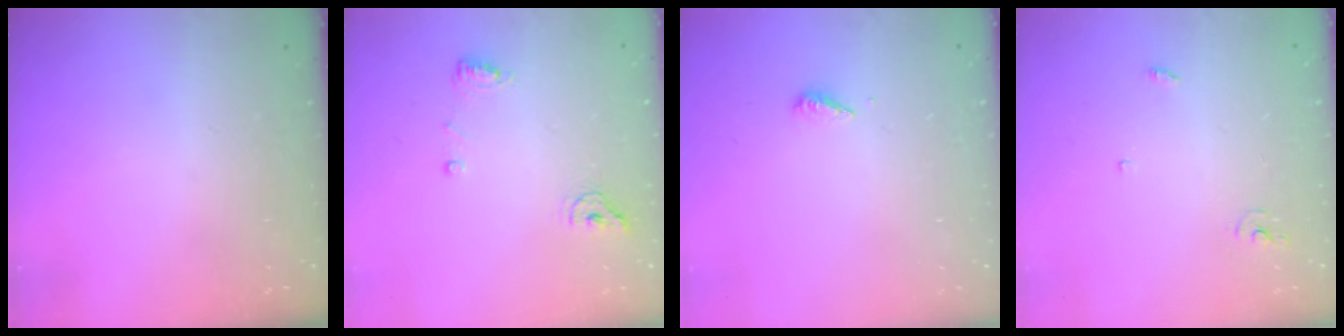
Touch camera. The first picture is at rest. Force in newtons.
{"total": 8.1, "press": 7.2, "slide": 3.7}
{"total": 2.8, "press": 2.8, "slide": 0.2}
{"total": 3.0, "press": 3.0, "slide": 0.2}